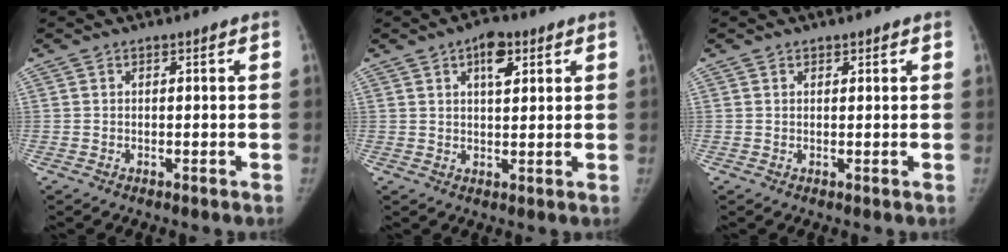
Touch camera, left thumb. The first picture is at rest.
{"total": 5.5, "force": [2.6, 2.8, 3.9], "torque": [-0.044, -0.008, 0.038]}
{"total": 0.8, "force": [0.6, 0.5, 0.1], "torque": [0.006, -0.004, 0.007]}